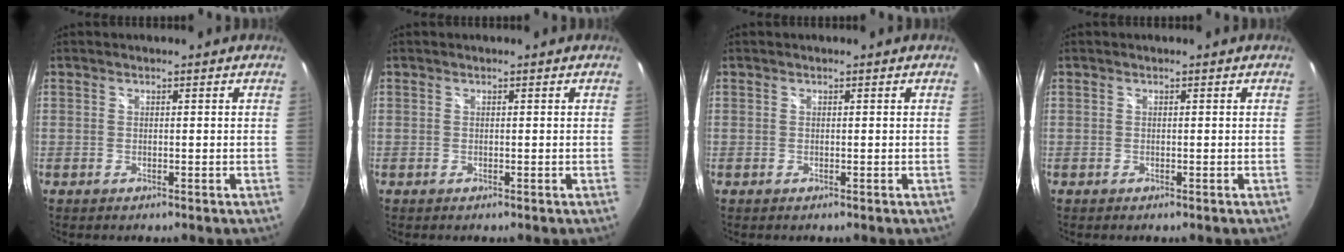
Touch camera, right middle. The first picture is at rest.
{"total": 0.0}
{"total": 0.0}
{"total": 0.0}